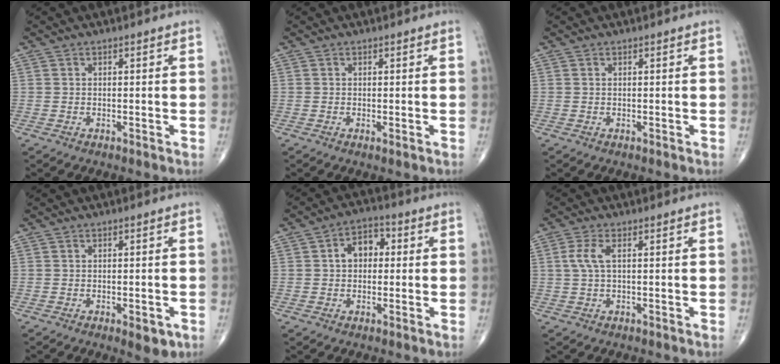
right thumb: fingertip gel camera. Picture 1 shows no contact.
{"total": 0.5, "force": [-0.1, 0.1, 0.5], "torque": [-0.013, -0.003, -0.002]}
{"total": 0.0}
{"total": 3.6, "force": [-1.5, 1.5, 2.9], "torque": [-0.028, 0.000, -0.013]}
{"total": 6.1, "force": [0.7, 4.3, 4.2], "torque": [-0.048, 0.020, 0.002]}
{"total": 3.3, "force": [0.6, 1.0, 3.0], "torque": [-0.085, 0.010, 0.012]}